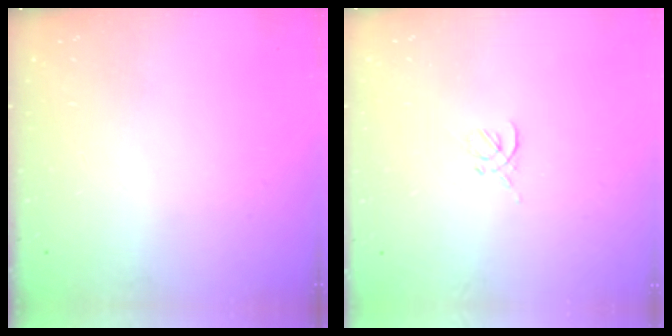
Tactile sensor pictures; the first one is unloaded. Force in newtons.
{"total": 0.0}